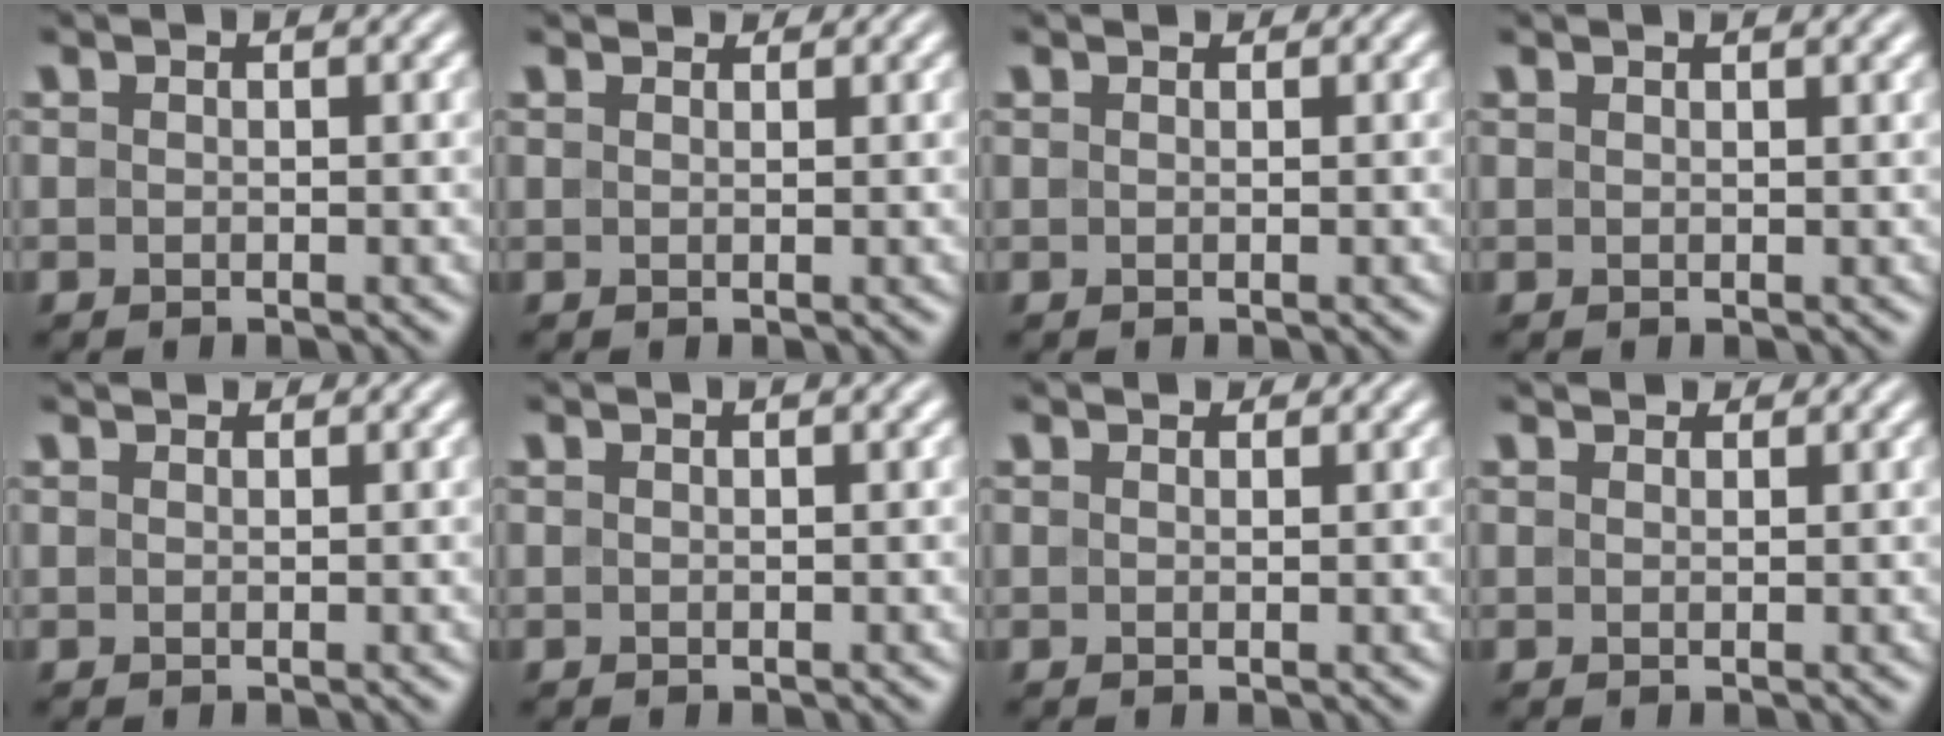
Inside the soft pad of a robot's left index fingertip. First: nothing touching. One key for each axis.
{"total": 1.9, "fx": 1.7, "fy": 0.6, "fz": 0.6, "tx": -0.016, "ty": -0.003, "tz": 0.021}
{"total": 0.8, "fx": 0.7, "fy": 0.3, "fz": 0.2, "tx": -0.007, "ty": -0.003, "tz": 0.004}
{"total": 1.6, "fx": 1.4, "fy": 0.5, "fz": 0.7, "tx": -0.007, "ty": 0.003, "tz": 0.011}
{"total": 1.5, "fx": 1.4, "fy": 0.3, "fz": 0.4, "tx": -0.010, "ty": -0.006, "tz": 0.015}
{"total": 0.7, "fx": 0.6, "fy": 0.2, "fz": 0.3, "tx": -0.001, "ty": 0.002, "tz": 0.005}
{"total": 1.5, "fx": 1.3, "fy": 0.5, "fz": 0.4, "tx": -0.014, "ty": 0.000, "tz": 0.014}
{"total": 2.1, "fx": 1.9, "fy": 0.7, "fz": 0.7, "tx": -0.014, "ty": -0.005, "tz": 0.024}